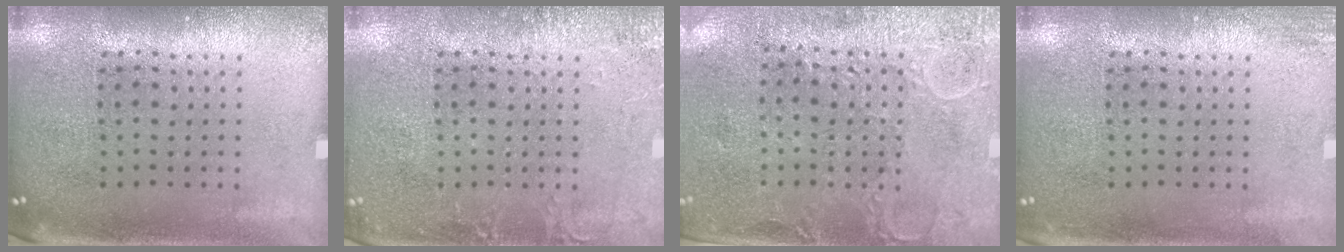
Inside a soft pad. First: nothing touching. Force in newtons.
{"total": 2.1, "press": 2.1, "slide": 0.1}
{"total": 2.7, "press": 2.4, "slide": 1.2}
{"total": 1.2, "press": 1.2, "slide": 0.1}